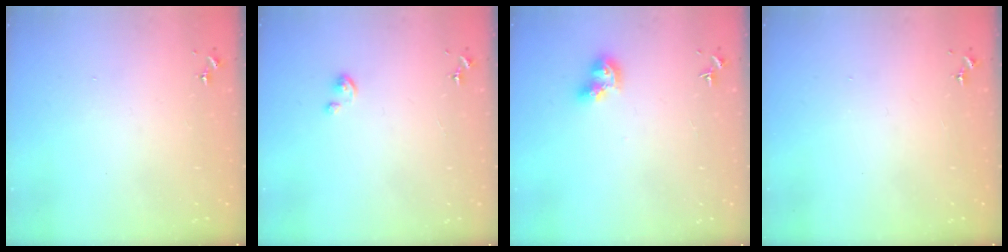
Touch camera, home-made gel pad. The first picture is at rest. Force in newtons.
{"total": 1.9, "press": 1.9, "slide": 0.2}
{"total": 9.3, "press": 9.2, "slide": 1.2}
{"total": 0.0}